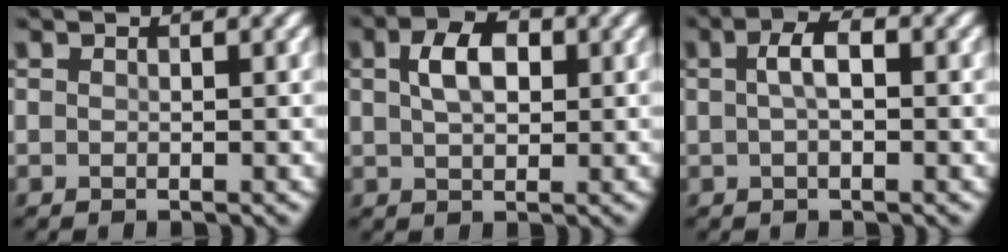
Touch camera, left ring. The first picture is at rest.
{"total": 3.9, "force": [1.0, 2.3, 3.0], "torque": [-0.059, 0.008, 0.015]}
{"total": 2.4, "force": [0.2, 1.0, 2.2], "torque": [-0.044, 0.006, 0.001]}